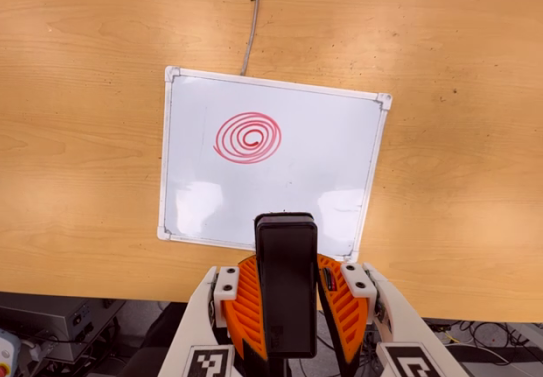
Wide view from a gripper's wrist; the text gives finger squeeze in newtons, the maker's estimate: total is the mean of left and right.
{"total": 8.3, "left": 6.2, "right": 10.5}